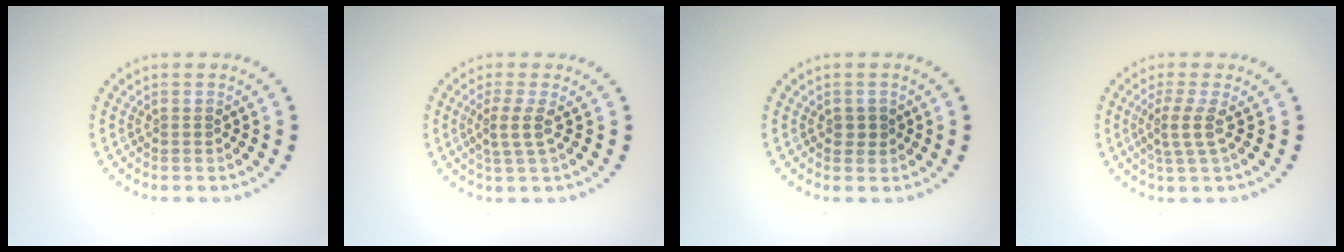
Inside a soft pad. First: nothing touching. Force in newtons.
{"total": 2.2, "press": 1.6, "slide": 1.5}
{"total": 1.2, "press": 1.2, "slide": 0.3}
{"total": 2.2, "press": 1.6, "slide": 1.5}